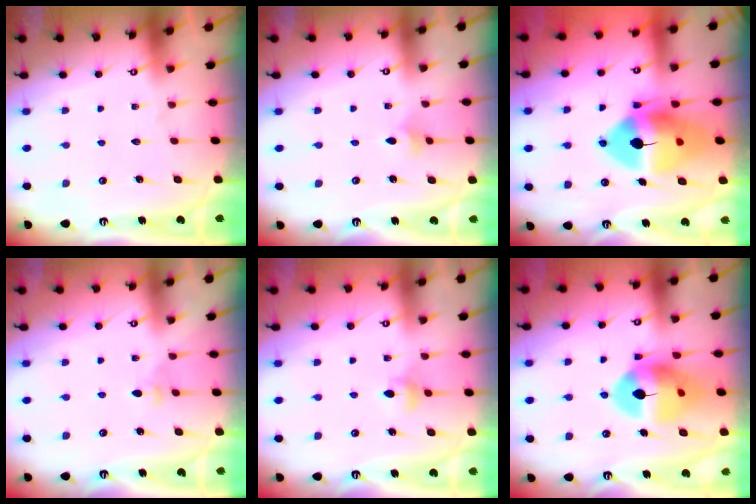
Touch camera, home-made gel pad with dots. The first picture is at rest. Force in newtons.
{"total": 3.1, "press": 3.0, "slide": 0.7}
{"total": 17.4, "press": 17.2, "slide": 2.9}
{"total": 2.8, "press": 2.7, "slide": 0.8}
{"total": 3.8, "press": 3.7, "slide": 0.9}
{"total": 13.6, "press": 13.5, "slide": 1.6}